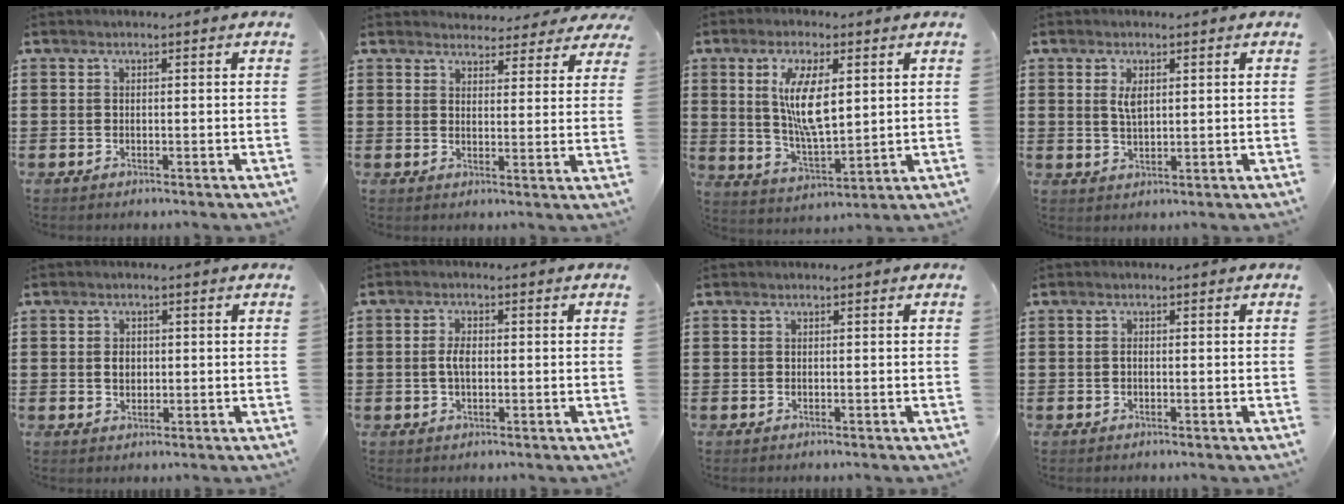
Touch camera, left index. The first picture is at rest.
{"total": 3.8, "force": [3.7, 0.9, 0.2], "torque": [-0.011, -0.015, 0.066]}
{"total": 9.4, "force": [2.8, 3.6, 8.3], "torque": [-0.164, 0.004, 0.045]}
{"total": 2.7, "force": [1.0, 1.0, 2.3], "torque": [-0.050, 0.004, 0.018]}
{"total": 2.1, "force": [0.2, 1.6, 1.3], "torque": [-0.030, 0.008, 0.003]}
{"total": 2.8, "force": [0.0, 1.3, 2.4], "torque": [-0.057, 0.002, -0.004]}
{"total": 0.0}
{"total": 0.6, "force": [-0.2, 0.3, 0.4], "torque": [-0.012, -0.004, -0.003]}